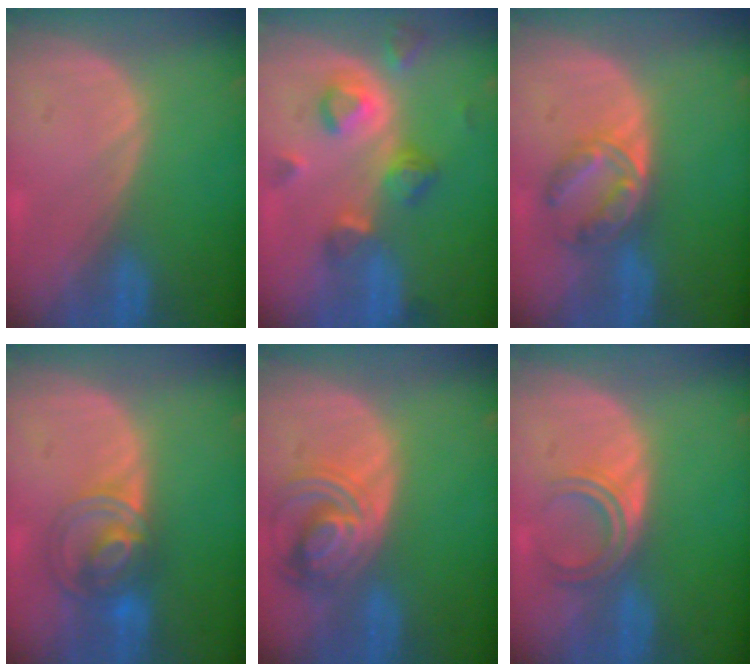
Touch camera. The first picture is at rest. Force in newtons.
{"total": 7.3, "press": 6.9, "slide": 2.5}
{"total": 6.3, "press": 5.7, "slide": 2.7}
{"total": 7.3, "press": 6.3, "slide": 3.7}
{"total": 7.5, "press": 6.7, "slide": 3.5}
{"total": 4.8, "press": 4.0, "slide": 2.6}